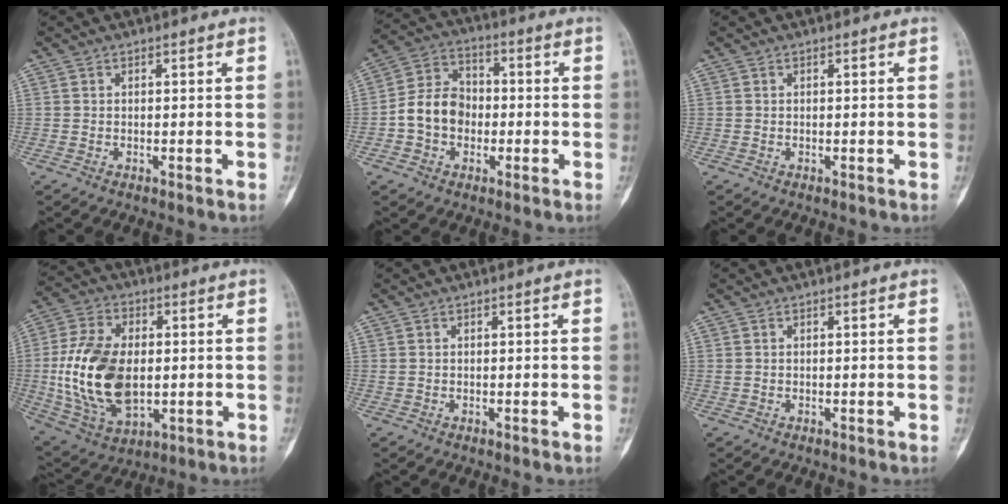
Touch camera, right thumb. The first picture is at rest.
{"total": 9.7, "force": [-1.6, 7.8, 5.5], "torque": [-0.080, 0.035, -0.041]}
{"total": 0.0}
{"total": 19.2, "force": [-0.6, 11.8, 15.2], "torque": [-0.290, -0.005, 0.004]}
{"total": 0.0}
{"total": 0.0}